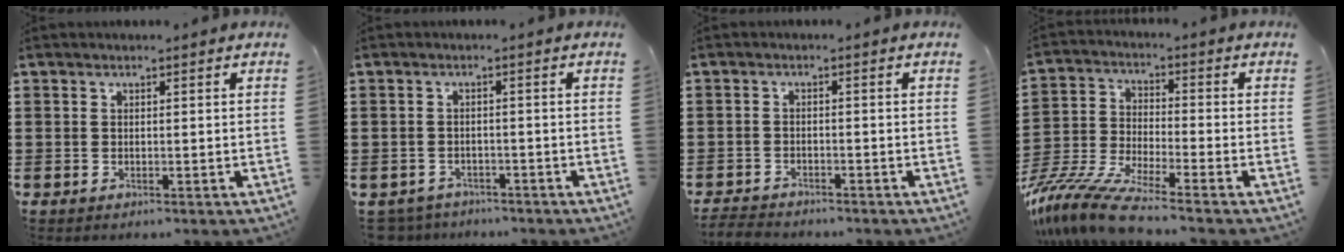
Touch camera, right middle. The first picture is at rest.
{"total": 2.3, "force": [-2.2, 0.5, -0.2], "torque": [-0.005, 0.000, -0.051]}
{"total": 2.5, "force": [-2.5, 0.2, 0.1], "torque": [-0.008, -0.003, -0.053]}
{"total": 9.3, "force": [-8.1, 0.5, 4.6], "torque": [-0.110, -0.007, -0.165]}